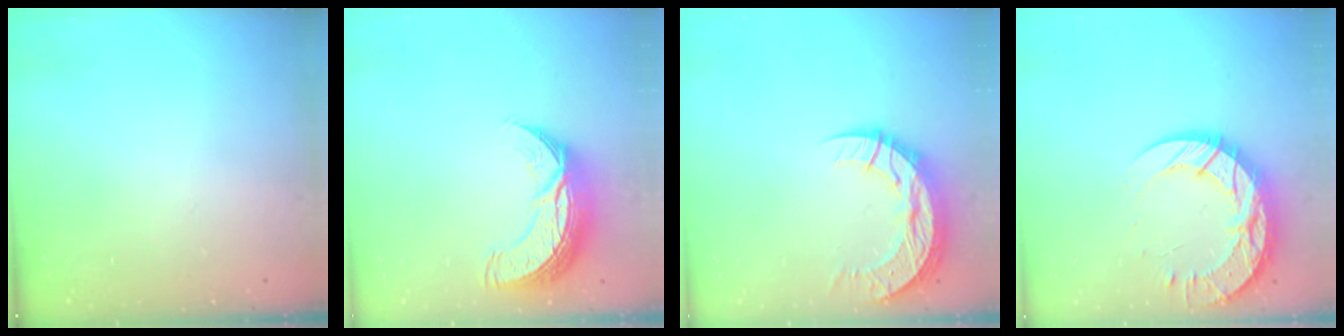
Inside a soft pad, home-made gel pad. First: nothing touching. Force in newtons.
{"total": 10.8, "press": 10.7, "slide": 1.0}
{"total": 12.6, "press": 12.6, "slide": 0.9}
{"total": 18.6, "press": 18.5, "slide": 1.6}